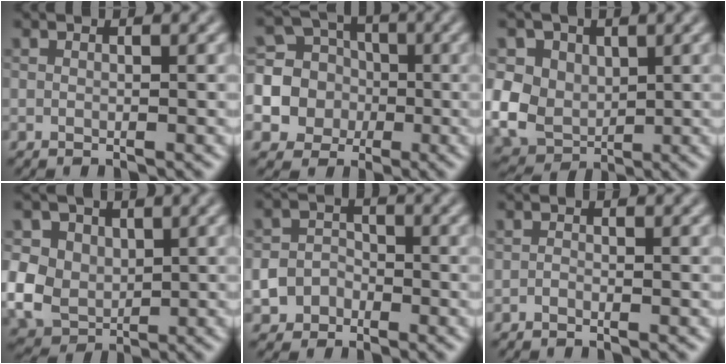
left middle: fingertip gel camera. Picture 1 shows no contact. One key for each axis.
{"total": 12.8, "fx": -2.4, "fy": 12.2, "fz": 3.3, "tx": -0.124, "ty": -0.008, "tz": -0.062}
{"total": 9.5, "fx": 2.0, "fy": 7.9, "fz": 4.9, "tx": -0.088, "ty": 0.029, "tz": 0.009}
{"total": 8.6, "fx": 1.6, "fy": 7.2, "fz": 4.4, "tx": -0.092, "ty": 0.027, "tz": 0.006}
{"total": 4.5, "fx": -2.3, "fy": 3.7, "fz": 1.2, "tx": 0.010, "ty": -0.007, "tz": -0.050}
{"total": 0.5, "fx": -0.4, "fy": 0.2, "fz": 0.3, "tx": -0.004, "ty": -0.001, "tz": -0.009}